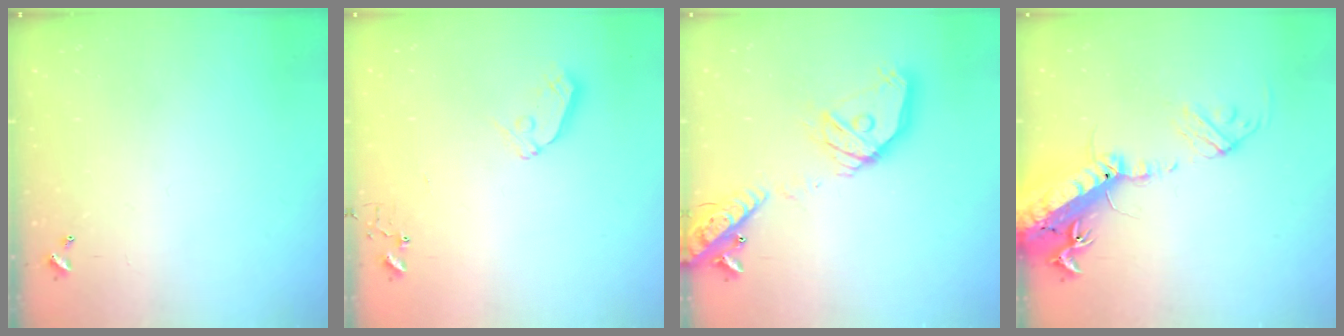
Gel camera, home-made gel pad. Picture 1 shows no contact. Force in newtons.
{"total": 7.0, "press": 7.0, "slide": 0.6}
{"total": 21.9, "press": 21.6, "slide": 3.8}
{"total": 23.3, "press": 22.7, "slide": 5.2}